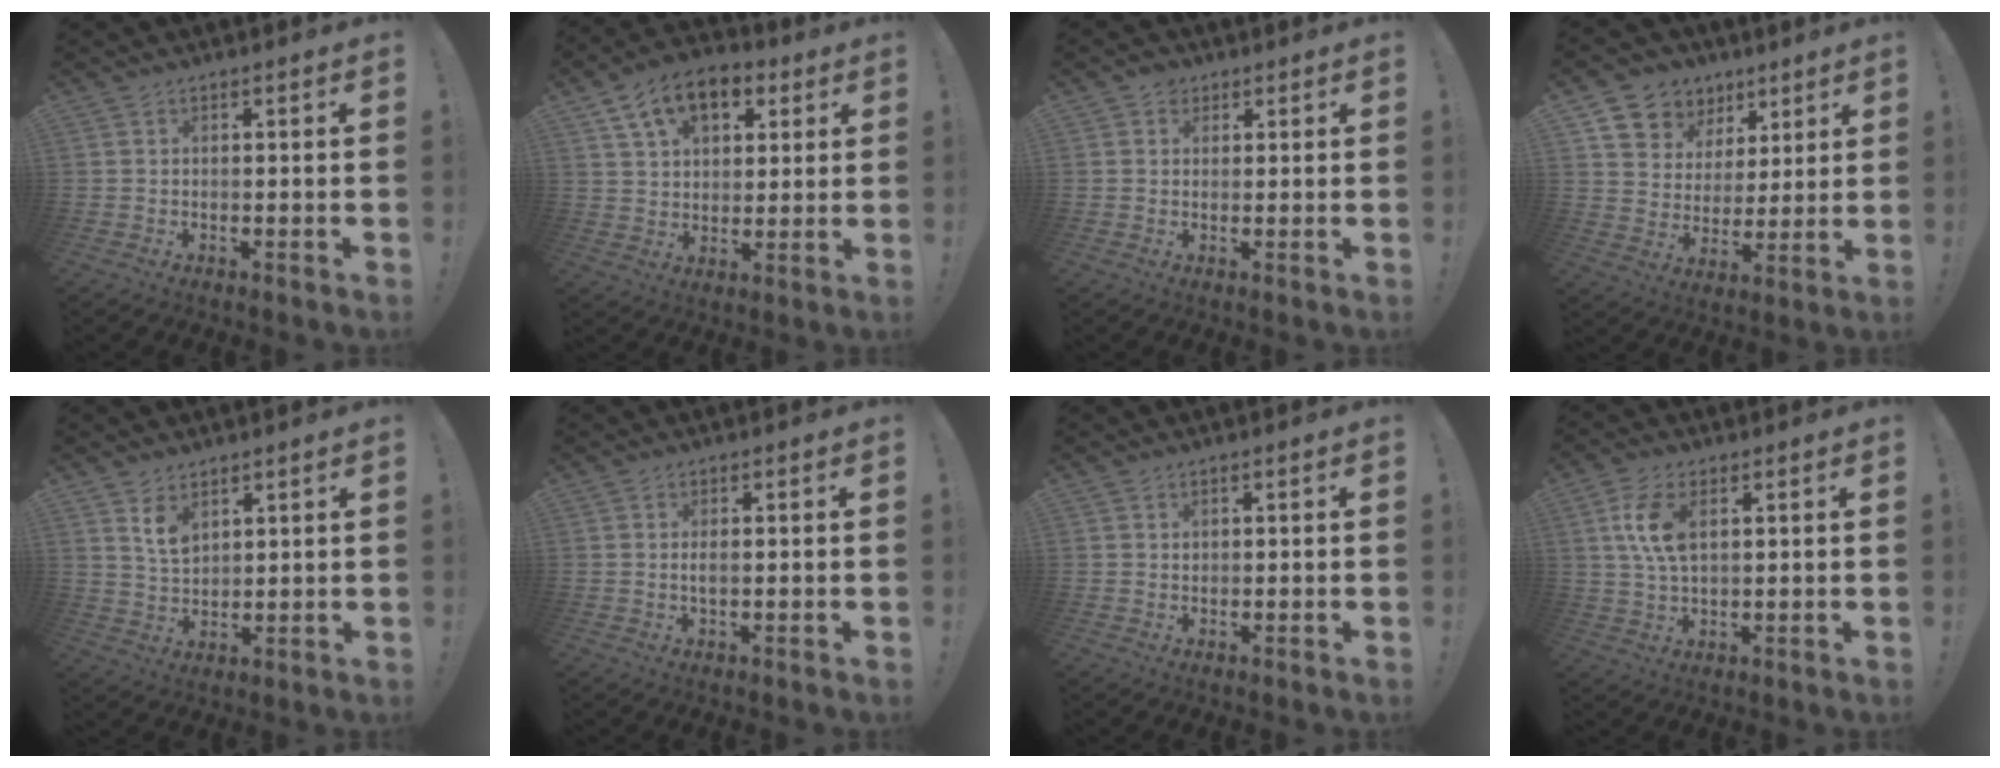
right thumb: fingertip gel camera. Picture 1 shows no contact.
{"total": 13.5, "force": [6.3, 9.1, 7.8], "torque": [-0.122, -0.020, 0.120]}
{"total": 3.0, "force": [1.4, 2.5, 0.9], "torque": [-0.007, -0.003, 0.025]}
{"total": 10.0, "force": [5.6, 8.1, 2.0], "torque": [-0.033, -0.041, 0.113]}
{"total": 6.7, "force": [4.3, 3.9, 3.4], "torque": [-0.054, -0.025, 0.080]}
{"total": 1.7, "force": [-0.2, 0.5, 1.6], "torque": [-0.025, 0.001, -0.005]}
{"total": 0.8, "force": [0.3, 0.7, 0.2], "torque": [0.000, 0.000, 0.006]}
{"total": 9.0, "force": [2.6, 4.7, 7.3], "torque": [-0.147, -0.001, 0.044]}